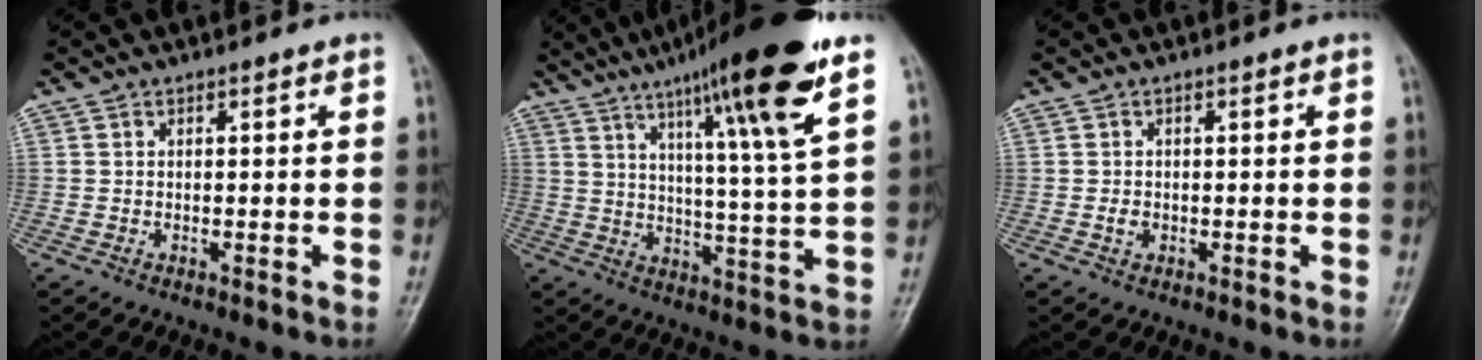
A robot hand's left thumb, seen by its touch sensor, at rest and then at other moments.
{"total": 18.9, "force": [11.0, 1.0, 15.4], "torque": [-0.227, -0.045, 0.167]}
{"total": 1.3, "force": [-0.4, 1.0, 0.7], "torque": [-0.012, 0.001, -0.008]}